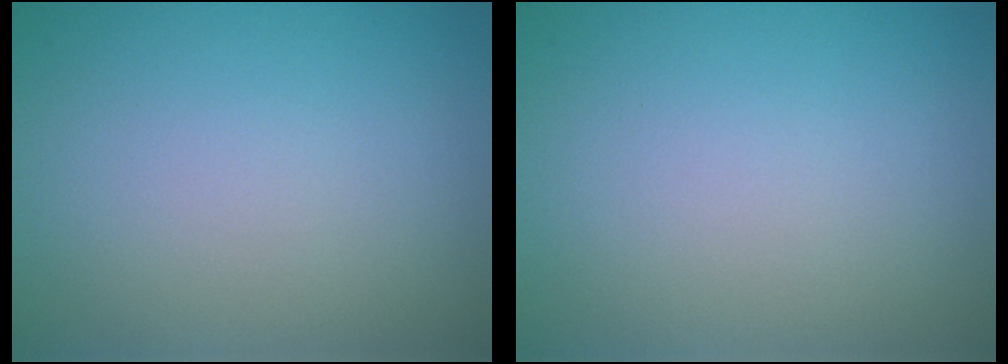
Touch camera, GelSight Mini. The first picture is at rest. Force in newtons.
{"total": 0.0}